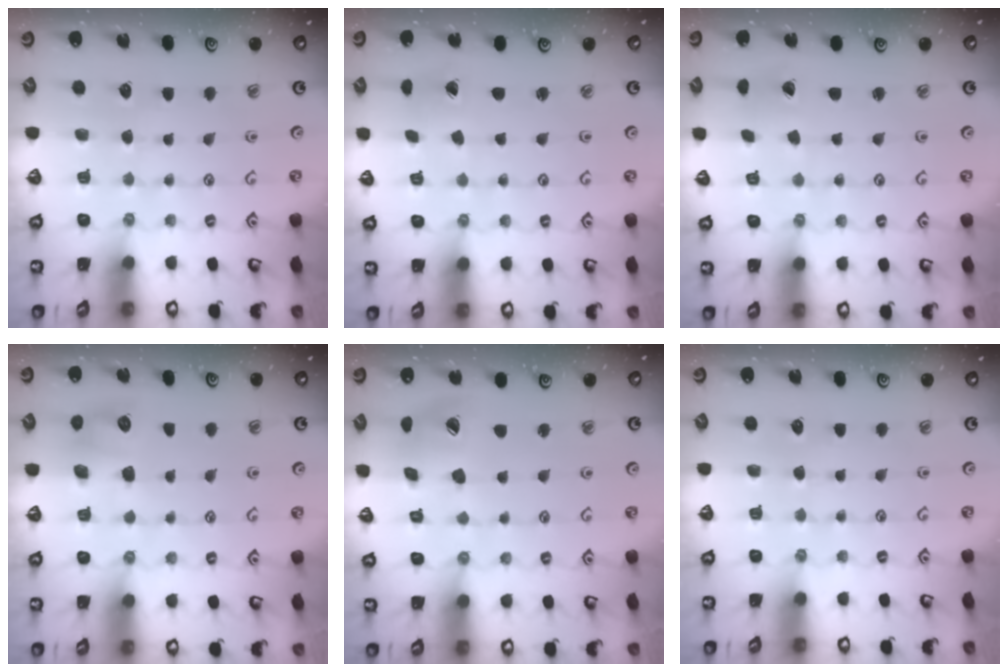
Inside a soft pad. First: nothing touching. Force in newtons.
{"total": 1.4, "press": 1.4, "slide": 0.1}
{"total": 0.0}
{"total": 7.8, "press": 7.7, "slide": 0.5}
{"total": 11.8, "press": 11.7, "slide": 1.4}
{"total": 0.0}